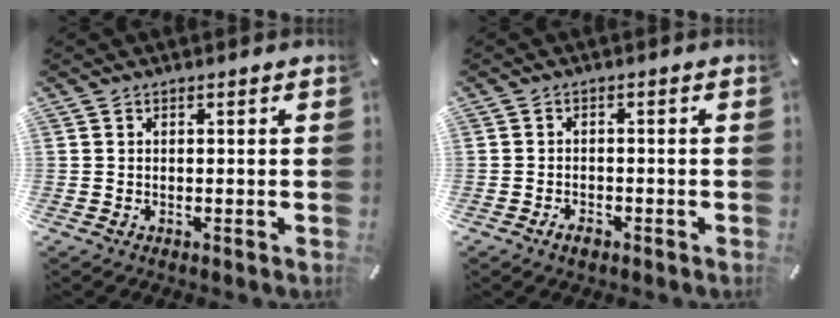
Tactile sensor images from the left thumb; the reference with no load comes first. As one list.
[{"total": 2.3, "force": [-1.6, 1.3, 1.1], "torque": [-0.020, 0.008, -0.030]}]